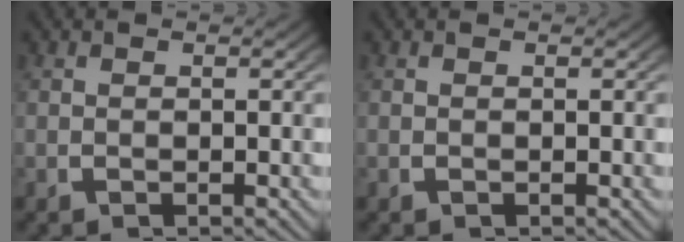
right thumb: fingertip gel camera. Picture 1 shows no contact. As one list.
[{"total": 0.0}]